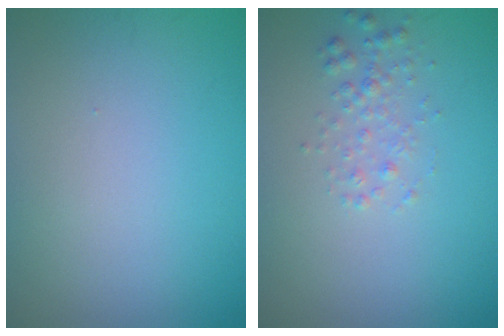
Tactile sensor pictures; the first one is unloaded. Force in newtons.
{"total": 1.6, "press": 1.6, "slide": 0.0}